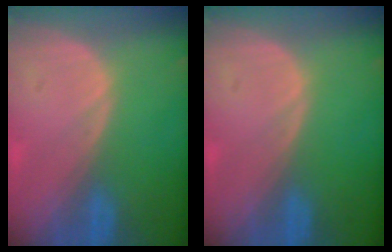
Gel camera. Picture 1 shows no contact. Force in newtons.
{"total": 0.0}